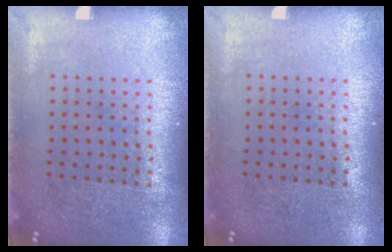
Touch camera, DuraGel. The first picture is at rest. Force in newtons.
{"total": 0.0}